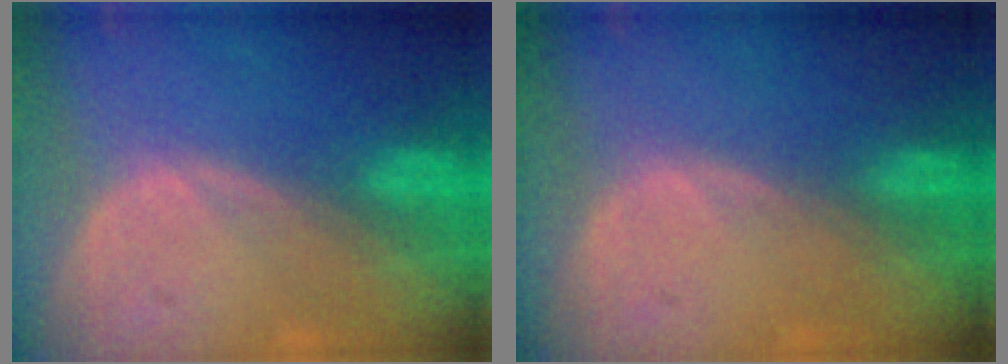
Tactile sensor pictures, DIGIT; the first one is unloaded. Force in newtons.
{"total": 0.5, "press": 0.0, "slide": 0.5}